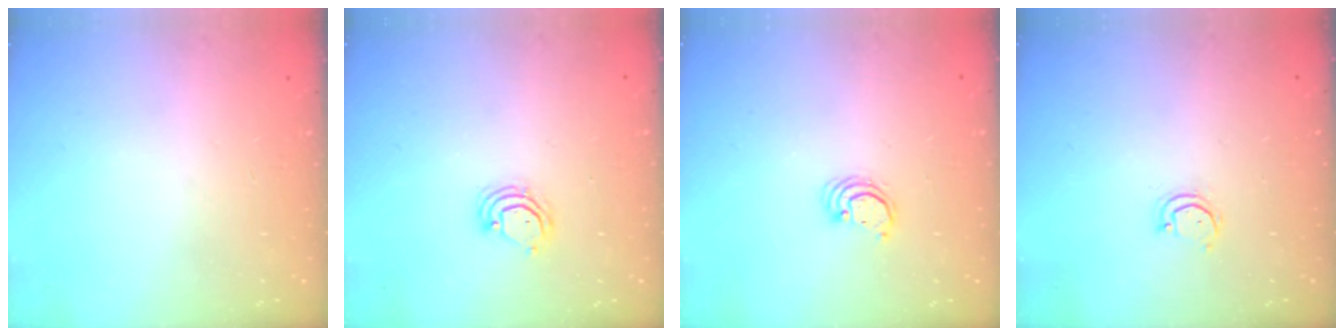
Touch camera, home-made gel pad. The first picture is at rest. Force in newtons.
{"total": 5.5, "press": 5.5, "slide": 0.3}
{"total": 2.7, "press": 2.7, "slide": 0.1}
{"total": 2.9, "press": 2.9, "slide": 0.3}